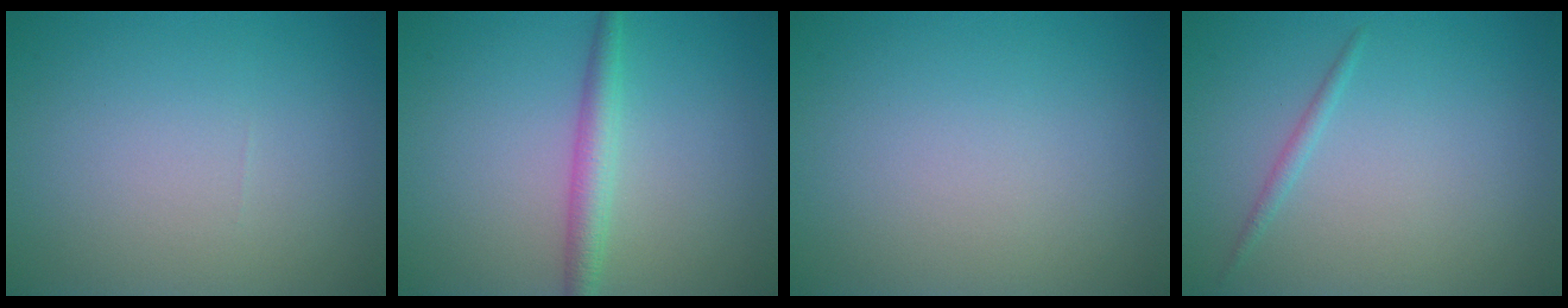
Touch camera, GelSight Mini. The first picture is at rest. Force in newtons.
{"total": 2.5, "press": 2.5, "slide": 0.0}
{"total": 0.0}
{"total": 0.9, "press": 0.9, "slide": 0.1}